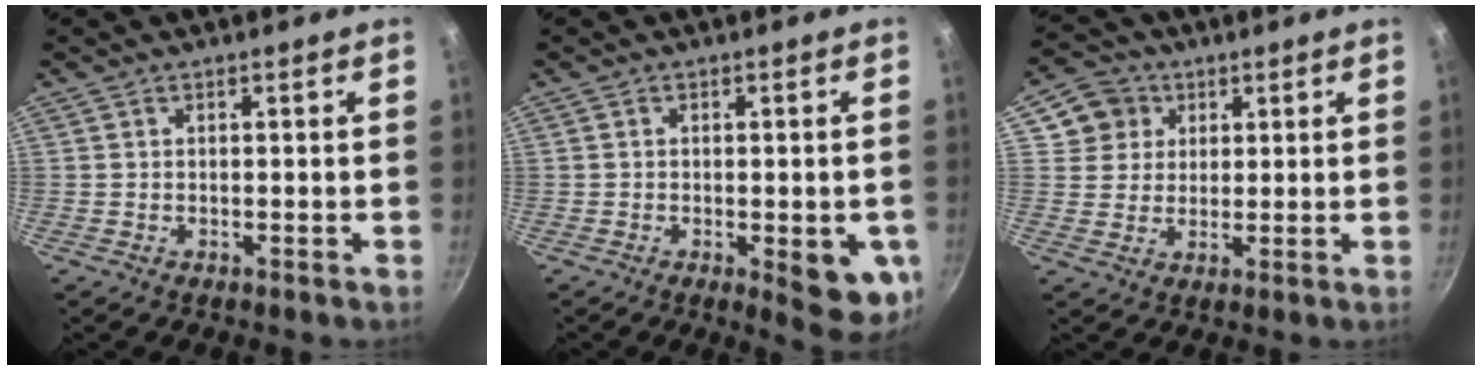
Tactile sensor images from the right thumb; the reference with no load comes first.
{"total": 9.7, "force": [-2.6, 3.3, 8.8], "torque": [-0.079, 0.001, -0.026]}
{"total": 7.2, "force": [2.9, 6.4, 1.3], "torque": [0.017, 0.009, 0.044]}